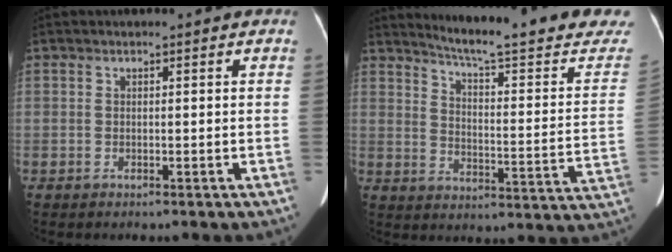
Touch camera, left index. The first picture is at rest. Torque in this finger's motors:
{"motor_torque": [0.33, -0.82, 0.01, 0.06]}